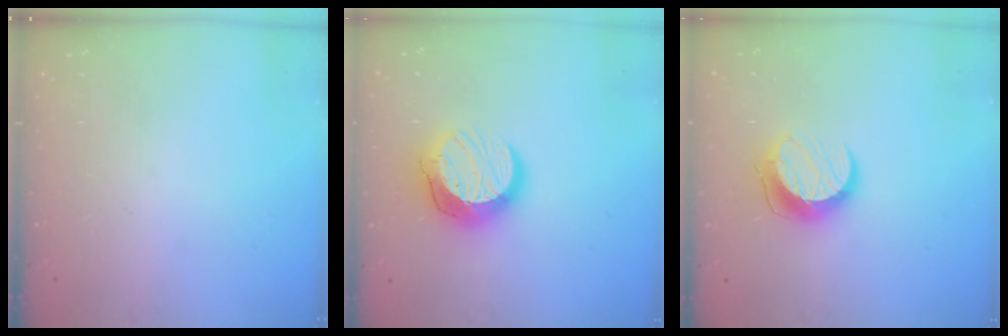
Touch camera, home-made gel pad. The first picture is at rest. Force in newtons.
{"total": 13.6, "press": 13.5, "slide": 1.0}
{"total": 10.2, "press": 10.2, "slide": 0.3}